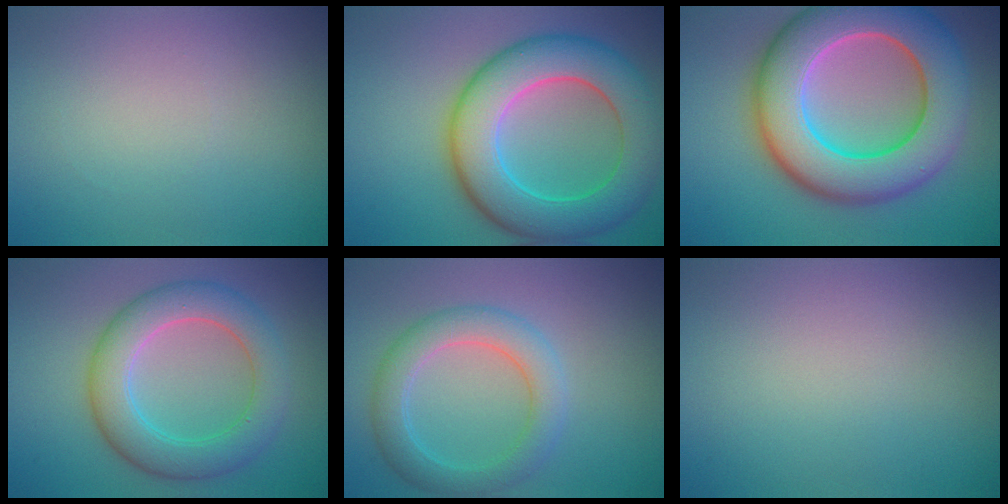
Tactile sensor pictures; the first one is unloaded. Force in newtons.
{"total": 9.5, "press": 9.5, "slide": 0.6}
{"total": 12.7, "press": 12.7, "slide": 0.8}
{"total": 6.1, "press": 6.1, "slide": 0.4}
{"total": 4.2, "press": 4.2, "slide": 0.1}
{"total": 0.0}